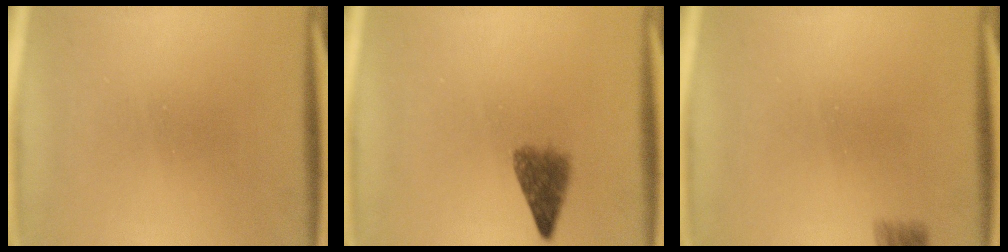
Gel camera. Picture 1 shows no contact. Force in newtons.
{"total": 4.1}
{"total": 2.1}